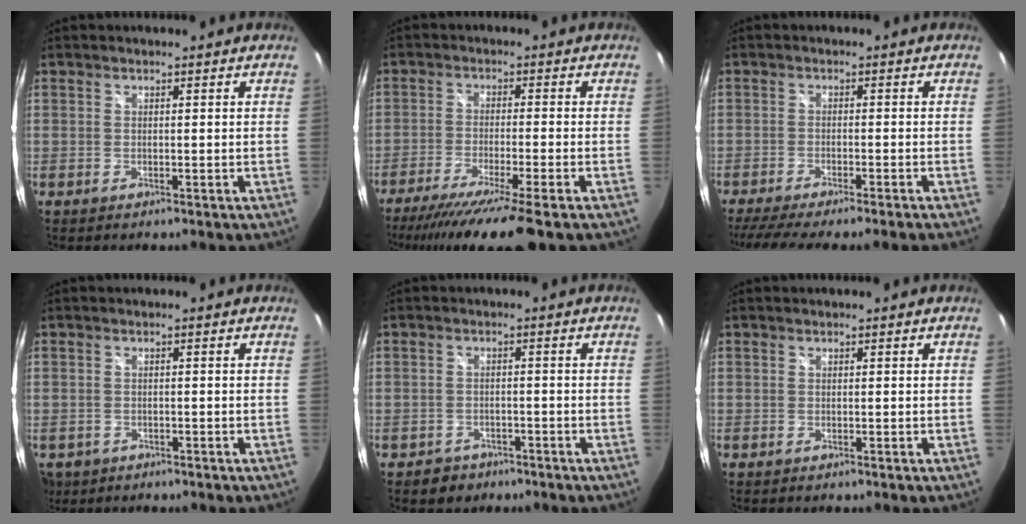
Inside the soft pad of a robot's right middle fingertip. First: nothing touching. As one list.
[{"total": 14.1, "force": [-11.3, -0.8, 8.3], "torque": [-0.159, -0.046, -0.181]}, {"total": 9.4, "force": [-8.1, -0.9, 4.8], "torque": [-0.104, -0.034, -0.126]}, {"total": 5.9, "force": [-2.7, 4.7, 2.5], "torque": [-0.067, -0.014, -0.036]}, {"total": 4.1, "force": [-2.8, 3.0, 0.7], "torque": [-0.026, -0.001, -0.037]}, {"total": 0.0}]